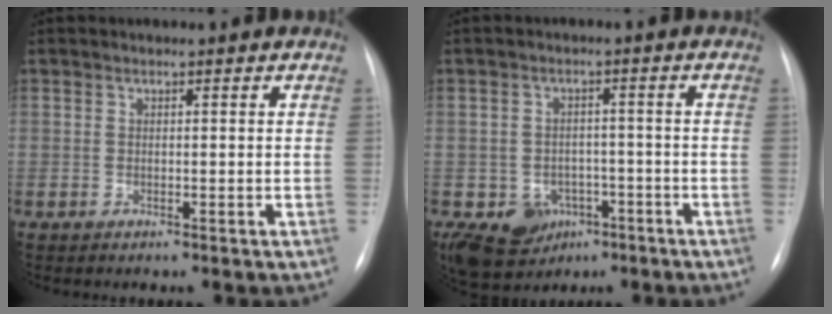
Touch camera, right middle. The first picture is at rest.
{"total": 10.2, "force": [-4.7, 8.4, 3.5], "torque": [-0.078, 0.012, -0.059]}